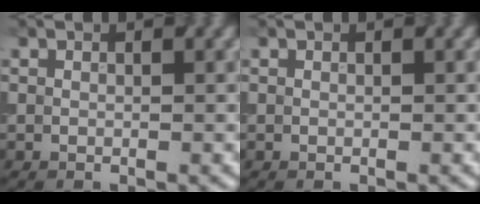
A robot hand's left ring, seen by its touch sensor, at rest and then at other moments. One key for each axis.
{"total": 0.0}